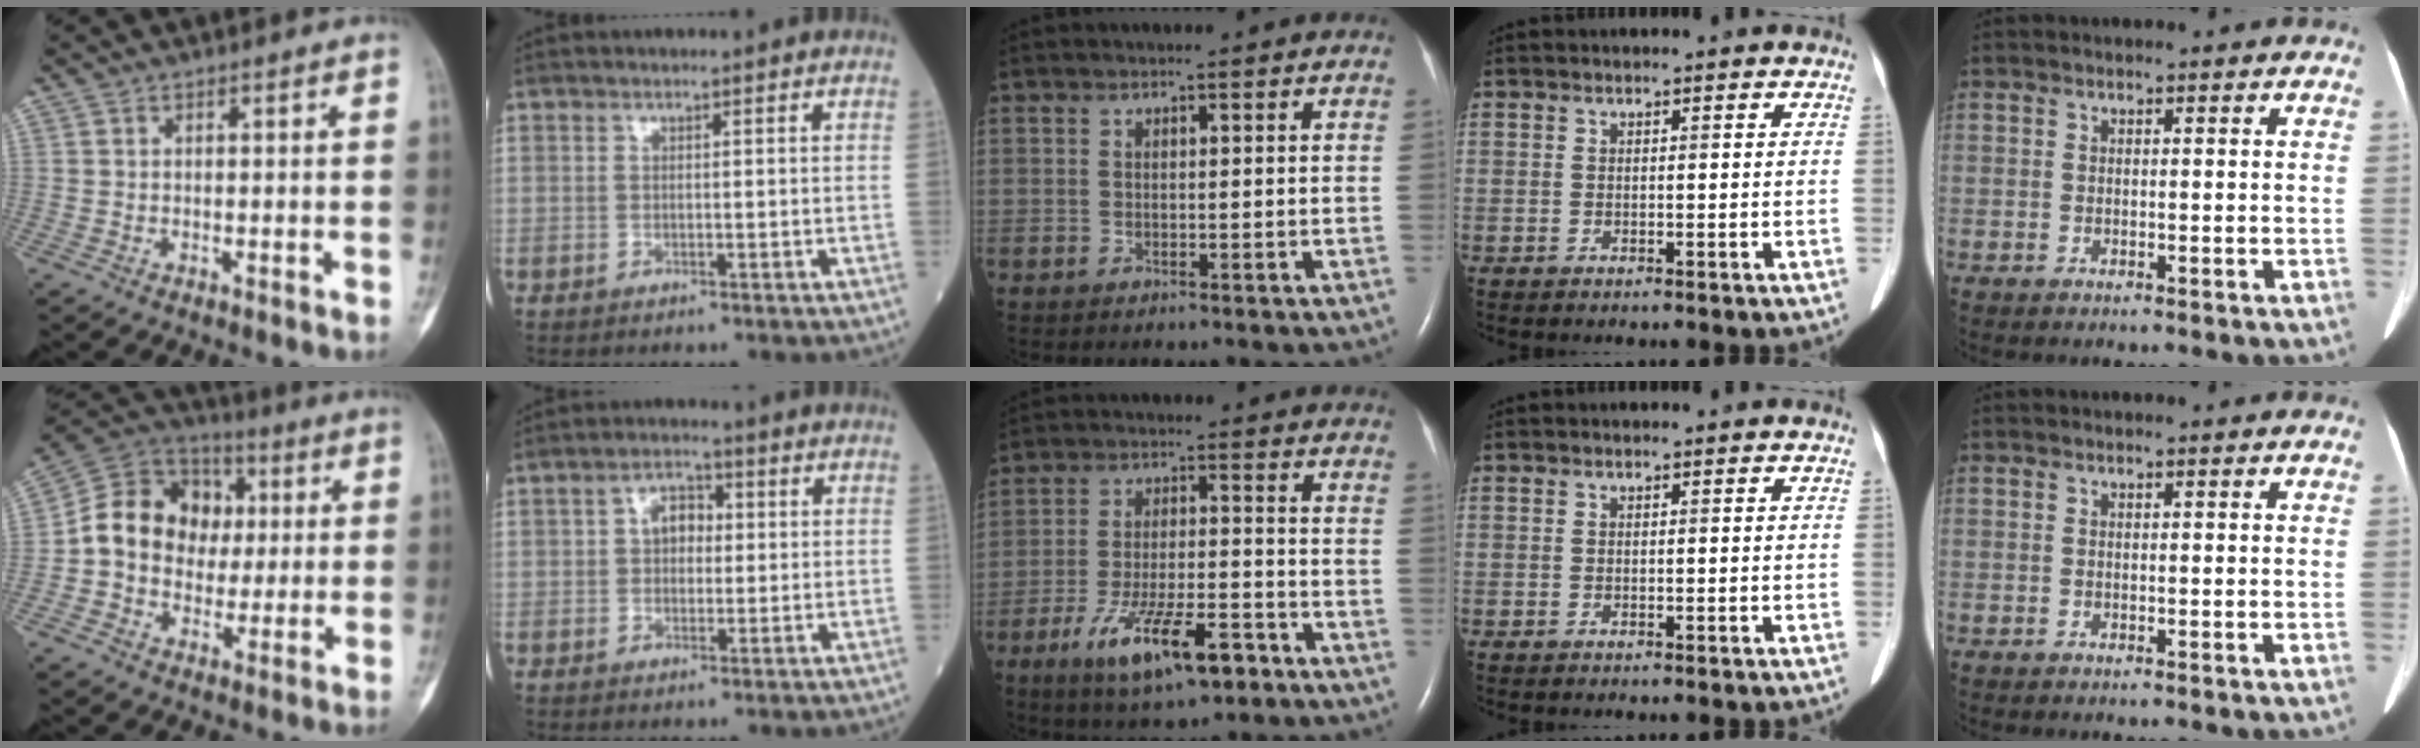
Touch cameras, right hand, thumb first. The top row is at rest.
{"thumb": {"total": 14.7, "force": [0.6, 12.4, 7.9], "torque": [-0.098, 0.031, 0.002]}, "index": {"total": 4.3, "force": [0.6, 2.8, 3.2], "torque": [-0.052, 0.015, 0.009]}, "middle": {"total": 12.1, "force": [-7.0, 3.1, 9.4], "torque": [-0.172, -0.011, -0.114]}}